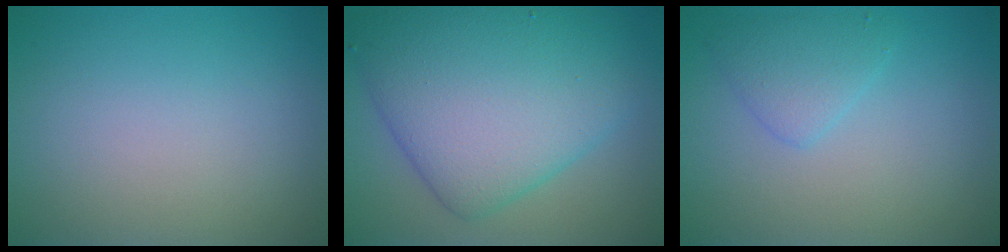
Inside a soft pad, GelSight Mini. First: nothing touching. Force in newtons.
{"total": 10.4, "press": 10.4, "slide": 0.0}
{"total": 2.1, "press": 2.1, "slide": 0.0}